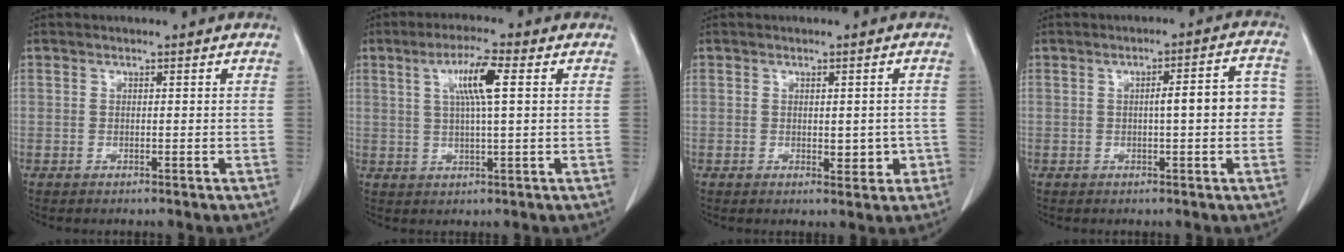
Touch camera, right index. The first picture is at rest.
{"total": 6.6, "force": [2.0, 0.3, 6.3], "torque": [-0.115, 0.006, 0.034]}
{"total": 3.2, "force": [-0.6, 1.8, 2.7], "torque": [-0.025, 0.001, 0.000]}
{"total": 6.4, "force": [-0.1, 1.2, 6.3], "torque": [-0.084, 0.025, -0.002]}